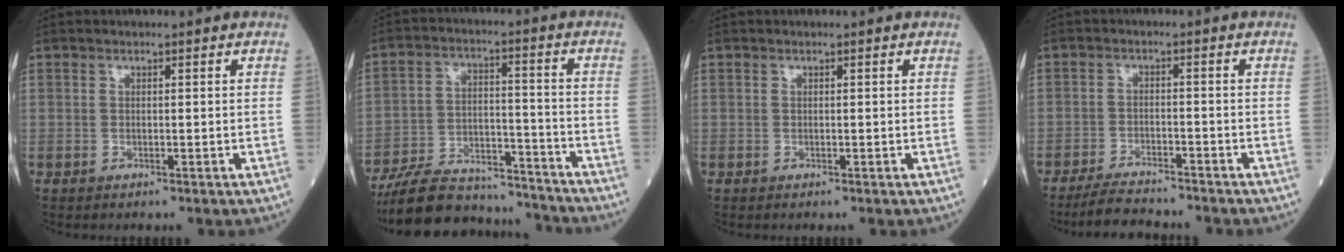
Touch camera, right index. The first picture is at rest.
{"total": 16.8, "force": [-15.8, 3.8, 4.3], "torque": [-0.081, 0.017, -0.250]}
{"total": 0.0}
{"total": 6.8, "force": [-6.3, 0.6, 2.3], "torque": [-0.037, -0.019, -0.109]}